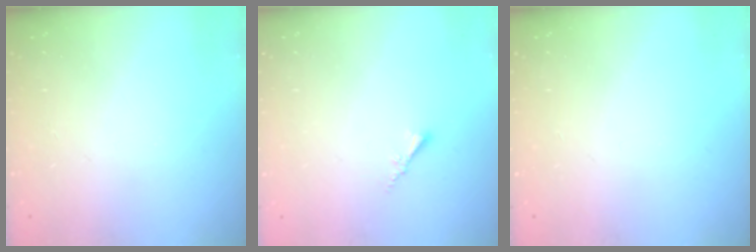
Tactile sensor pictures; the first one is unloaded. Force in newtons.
{"total": 1.8, "press": 1.7, "slide": 0.3}
{"total": 0.0}